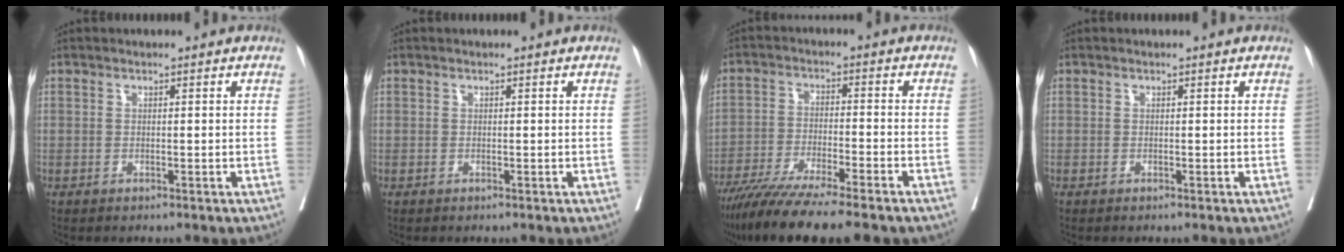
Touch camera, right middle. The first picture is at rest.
{"total": 0.0}
{"total": 13.6, "force": [-11.0, 0.6, 8.0], "torque": [-0.132, -0.036, -0.178]}
{"total": 0.0}